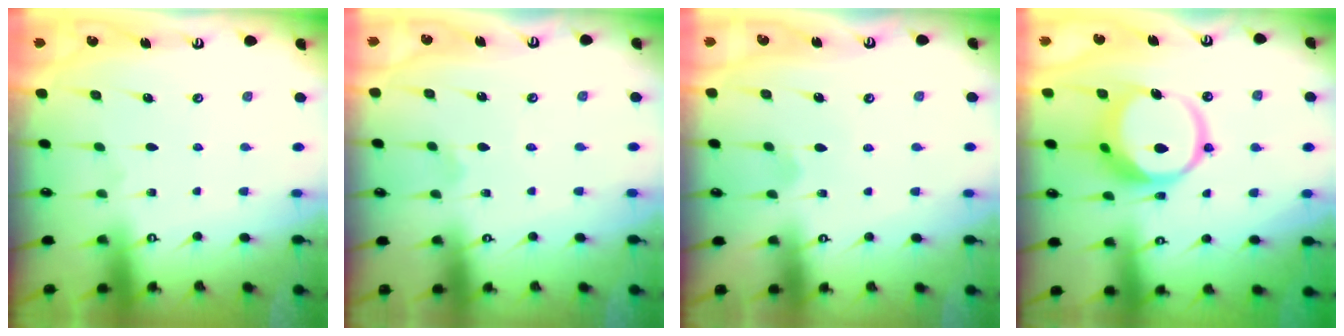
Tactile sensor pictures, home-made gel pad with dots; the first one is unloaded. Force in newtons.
{"total": 1.3, "press": 1.3, "slide": 0.1}
{"total": 5.7, "press": 5.7, "slide": 0.3}
{"total": 13.3, "press": 13.1, "slide": 1.9}